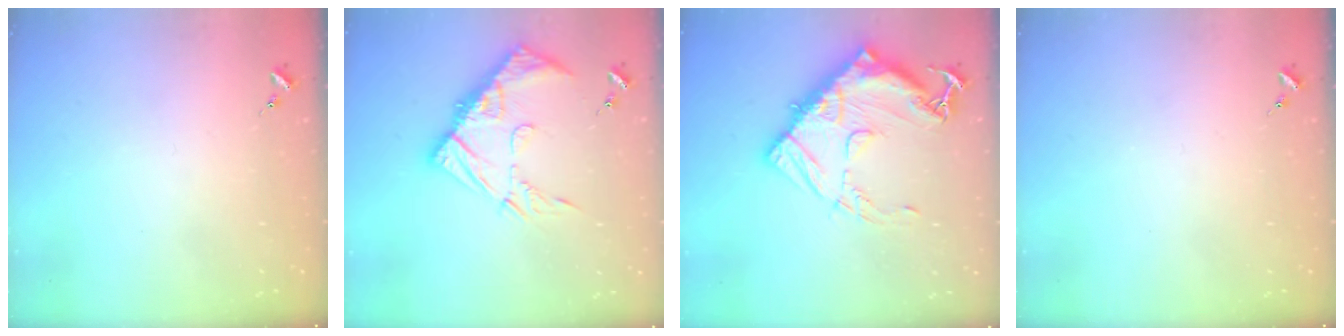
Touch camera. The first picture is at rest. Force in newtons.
{"total": 15.2, "press": 15.2, "slide": 1.5}
{"total": 19.9, "press": 19.8, "slide": 1.7}
{"total": 0.0}